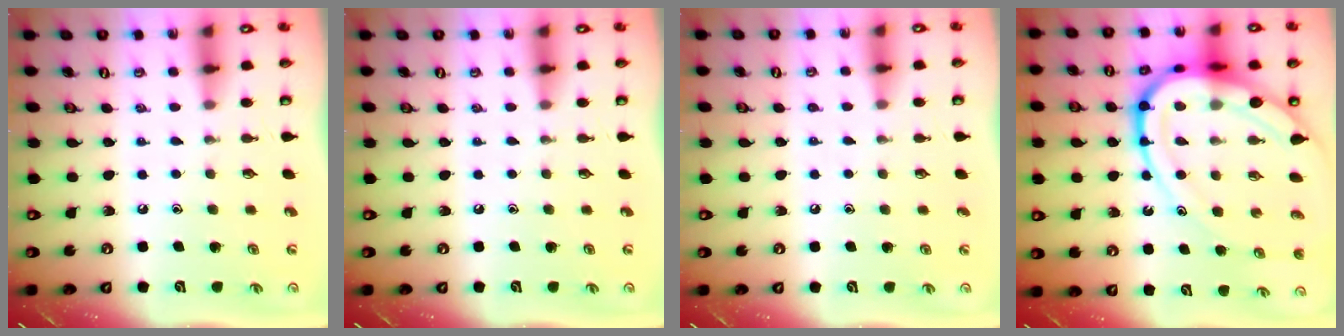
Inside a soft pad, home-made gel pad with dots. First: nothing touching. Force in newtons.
{"total": 0.0}
{"total": 2.7, "press": 2.7, "slide": 0.2}
{"total": 21.9, "press": 21.8, "slide": 2.1}